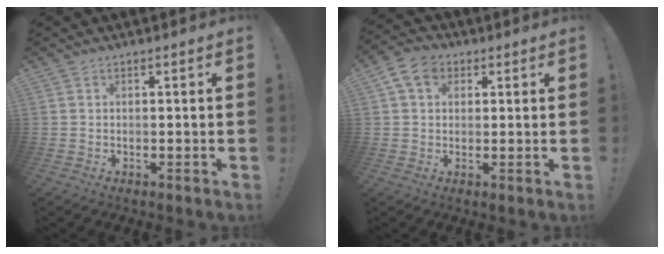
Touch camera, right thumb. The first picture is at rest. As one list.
[{"total": 8.0, "force": [3.2, 5.8, 4.4], "torque": [-0.077, -0.003, 0.062]}]